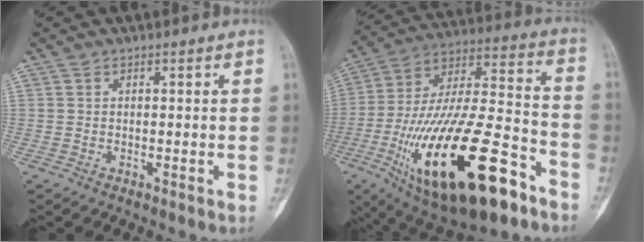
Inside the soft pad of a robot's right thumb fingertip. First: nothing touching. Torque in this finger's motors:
{"motor_torque": [2.28, 2.65, 2.32, -0.45, 0.38]}